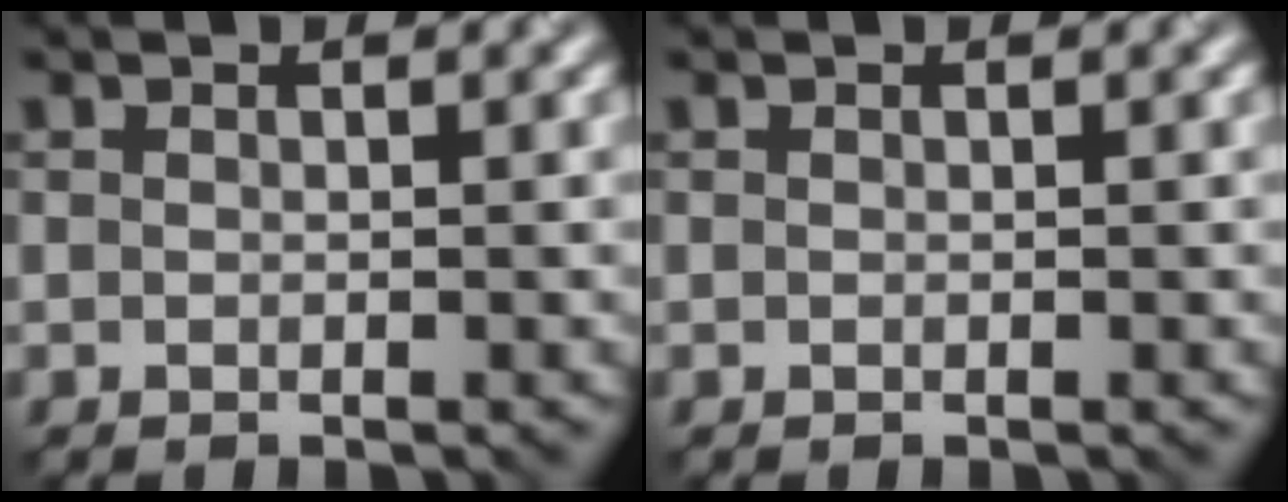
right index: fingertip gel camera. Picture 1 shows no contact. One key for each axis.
{"total": 0.0}